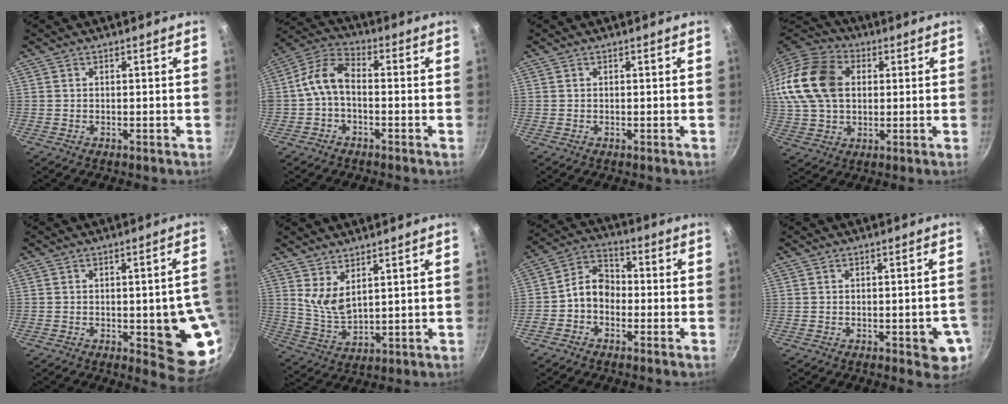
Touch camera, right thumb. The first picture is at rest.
{"total": 7.5, "force": [-1.6, 4.5, 5.9], "torque": [-0.116, 0.039, -0.040]}
{"total": 0.0}
{"total": 22.1, "force": [4.1, 16.1, 14.5], "torque": [-0.303, 0.028, 0.068]}
{"total": 13.6, "force": [-2.5, 4.4, 12.6], "torque": [-0.099, 0.005, -0.025]}
{"total": 6.0, "force": [3.9, 2.3, 3.9], "torque": [-0.069, -0.047, 0.084]}
{"total": 7.1, "force": [-1.9, 5.5, 4.2], "torque": [-0.050, 0.034, -0.053]}
{"total": 6.5, "force": [-1.9, 2.5, 5.7], "torque": [-0.046, 0.003, -0.022]}